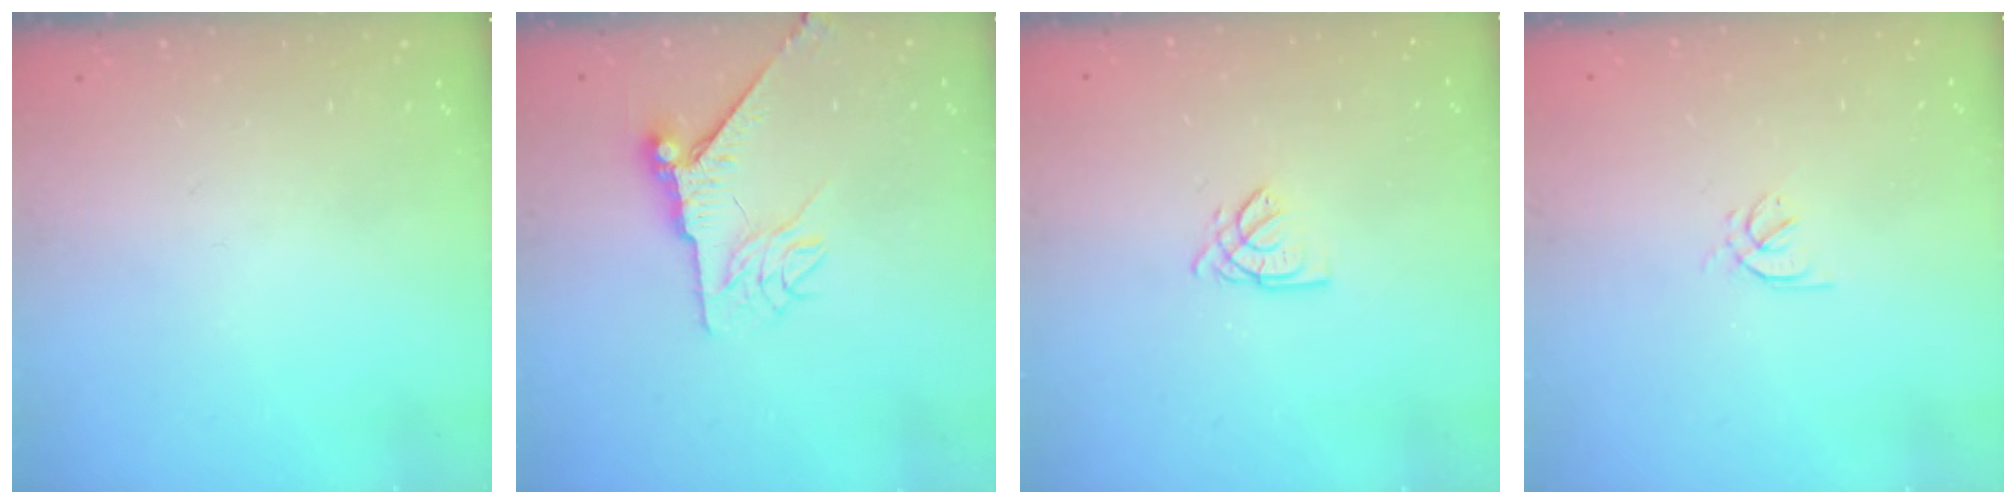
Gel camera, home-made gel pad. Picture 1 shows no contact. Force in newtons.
{"total": 8.2, "press": 8.1, "slide": 0.7}
{"total": 2.6, "press": 2.6, "slide": 0.1}
{"total": 2.2, "press": 2.1, "slide": 0.7}